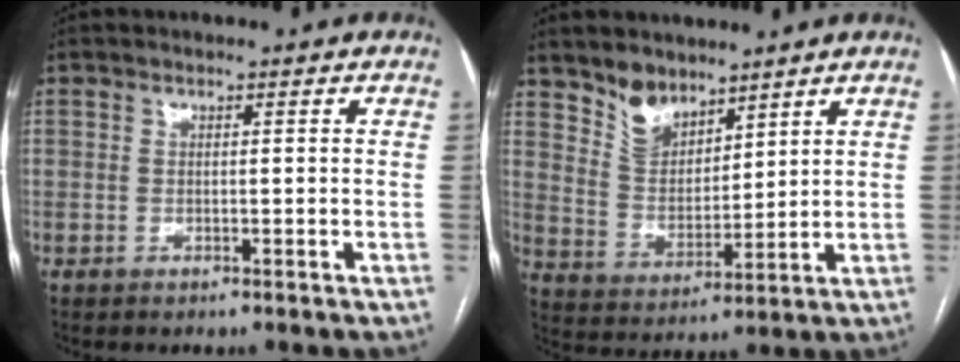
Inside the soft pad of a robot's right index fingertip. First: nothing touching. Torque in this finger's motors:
{"motor_torque": [0.60, 0.72, 0.03, 0.06]}